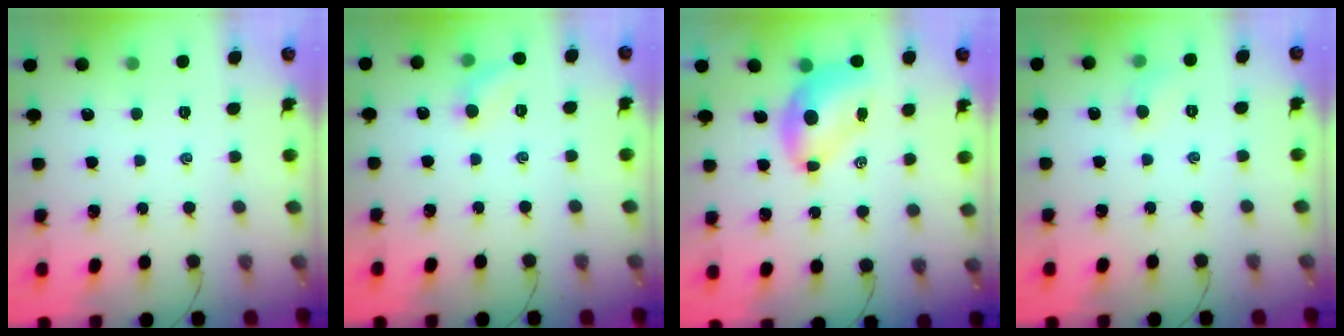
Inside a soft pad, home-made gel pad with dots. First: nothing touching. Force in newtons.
{"total": 6.0, "press": 5.7, "slide": 1.8}
{"total": 7.1, "press": 6.9, "slide": 1.6}
{"total": 4.9, "press": 4.6, "slide": 1.6}